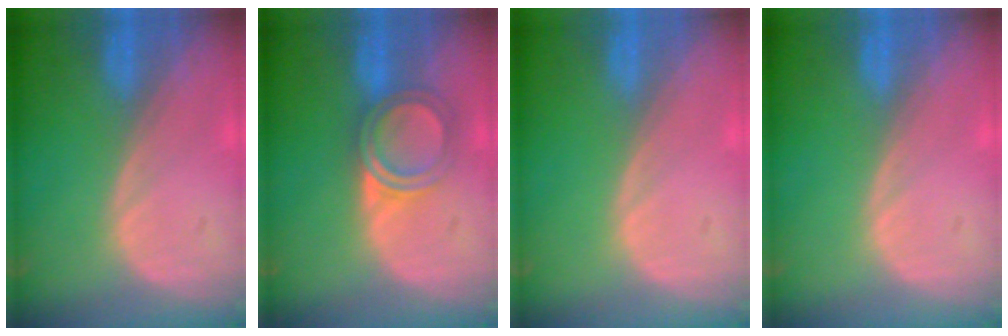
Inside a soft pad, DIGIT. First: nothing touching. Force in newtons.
{"total": 4.8, "press": 4.6, "slide": 1.4}
{"total": 0.0}
{"total": 0.0}